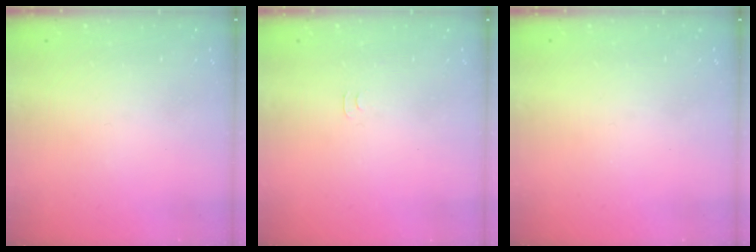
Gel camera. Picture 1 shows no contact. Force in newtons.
{"total": 3.1, "press": 3.0, "slide": 0.5}
{"total": 0.0}